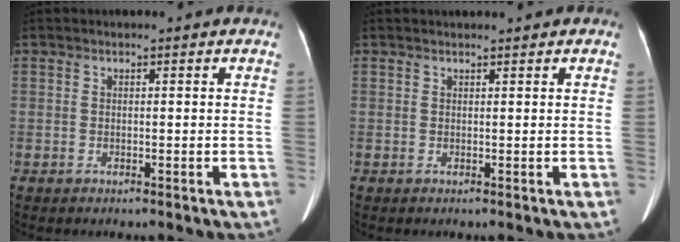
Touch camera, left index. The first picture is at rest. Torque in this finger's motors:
{"motor_torque": [0.78, -1.12, 0.09, 0.01]}